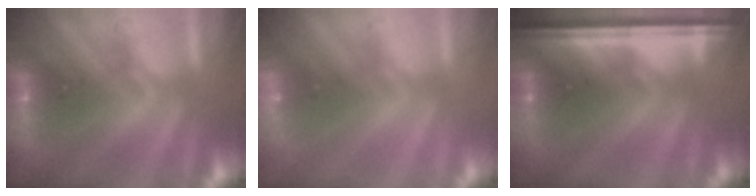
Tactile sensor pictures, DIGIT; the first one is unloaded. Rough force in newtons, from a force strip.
{"total": 2.3}
{"total": 7.5}